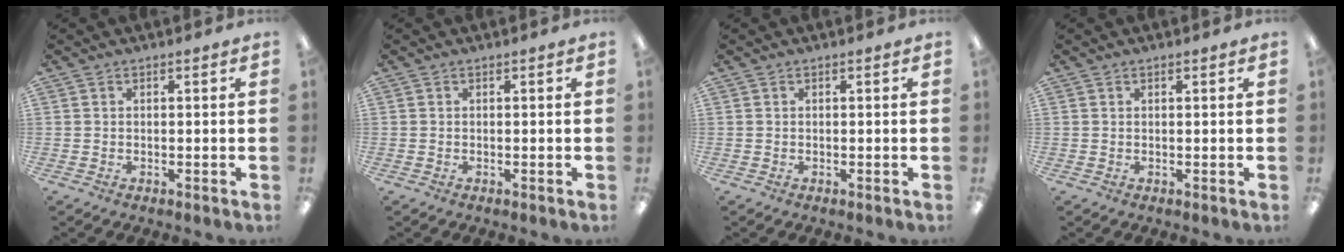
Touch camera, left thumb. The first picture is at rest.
{"total": 0.0}
{"total": 0.0}
{"total": 0.5, "force": [0.4, 0.1, 0.4], "torque": [-0.007, 0.002, 0.006]}